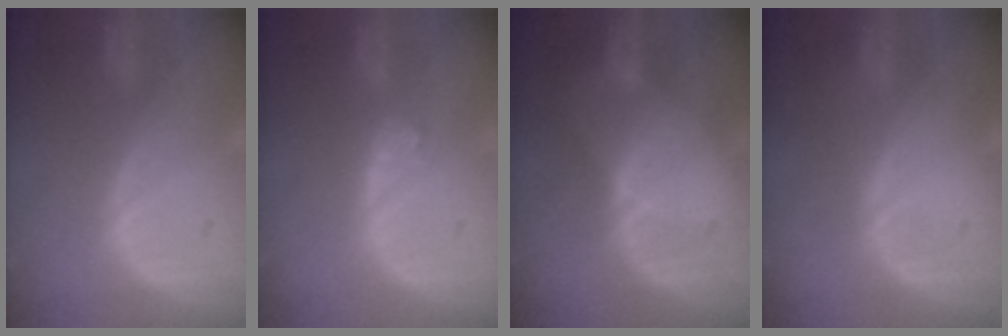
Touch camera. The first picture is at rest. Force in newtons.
{"total": 2.7, "press": 2.2, "slide": 1.5}
{"total": 3.0, "press": 2.6, "slide": 1.5}
{"total": 0.0}